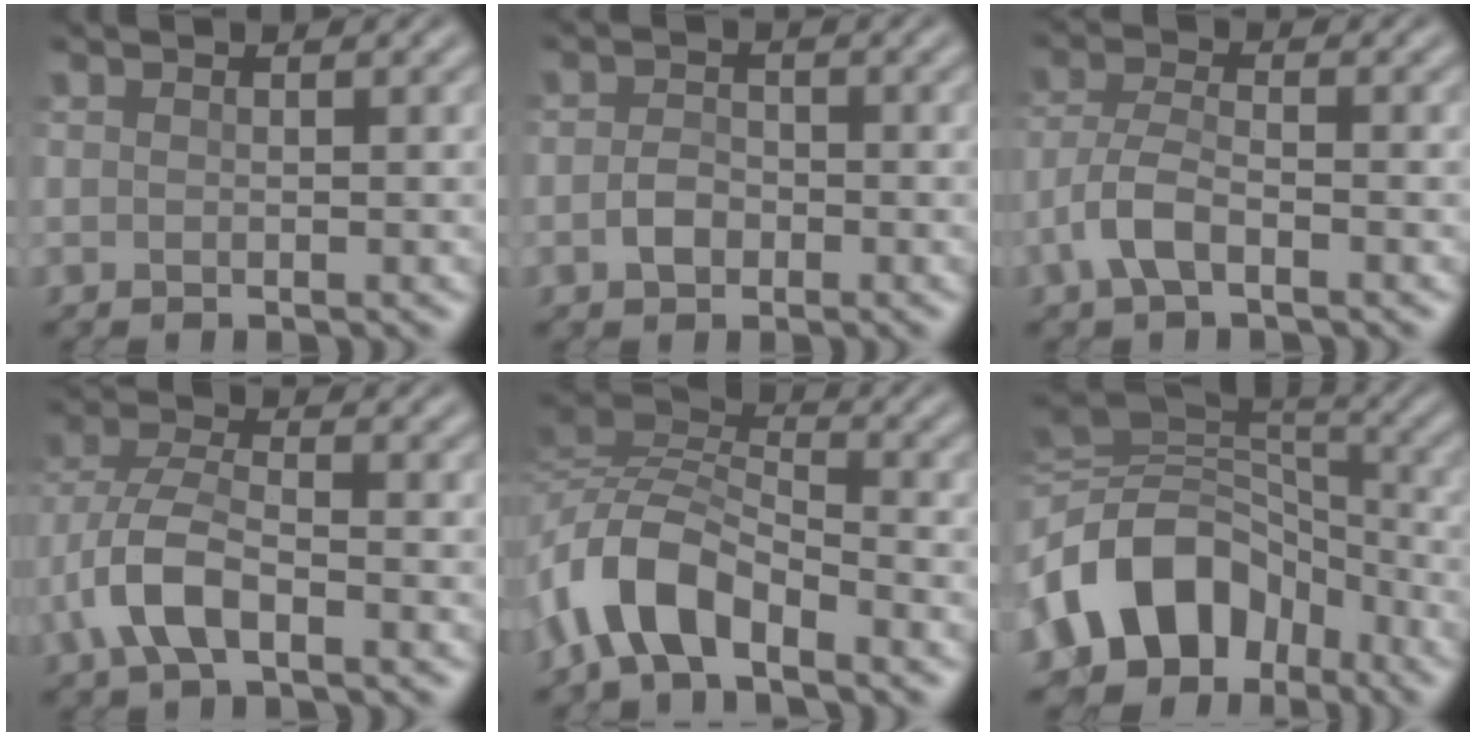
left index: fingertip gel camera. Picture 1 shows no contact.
{"total": 2.0, "force": [-0.7, 1.4, 1.1], "torque": [-0.024, 0.002, -0.018]}
{"total": 3.4, "force": [-1.7, 1.5, 2.6], "torque": [-0.059, 0.003, -0.044]}
{"total": 5.7, "force": [-2.4, 2.7, 4.4], "torque": [-0.097, 0.002, -0.056]}
{"total": 6.6, "force": [-3.9, 2.9, 4.3], "torque": [-0.080, 0.004, -0.091]}
{"total": 12.2, "force": [-4.6, 9.1, 6.6], "torque": [-0.125, 0.011, -0.097]}